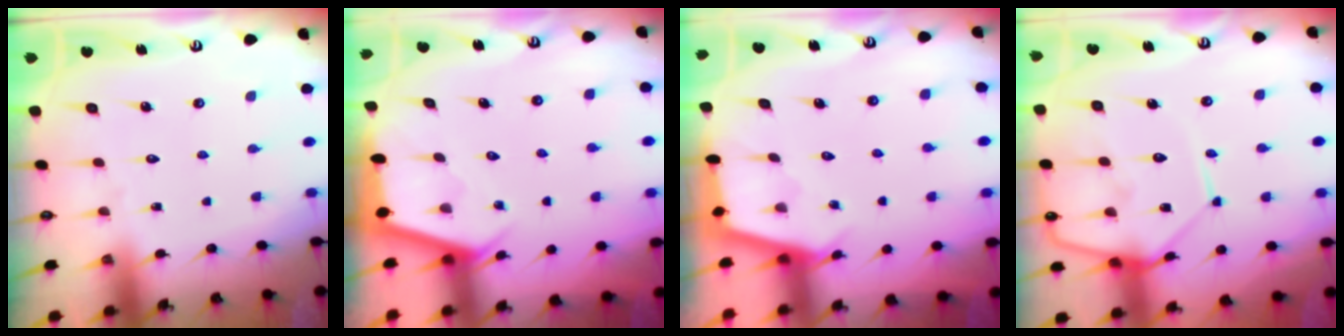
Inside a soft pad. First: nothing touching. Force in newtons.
{"total": 2.9, "press": 2.9, "slide": 0.3}
{"total": 2.7, "press": 2.7, "slide": 0.3}
{"total": 11.2, "press": 11.1, "slide": 1.0}